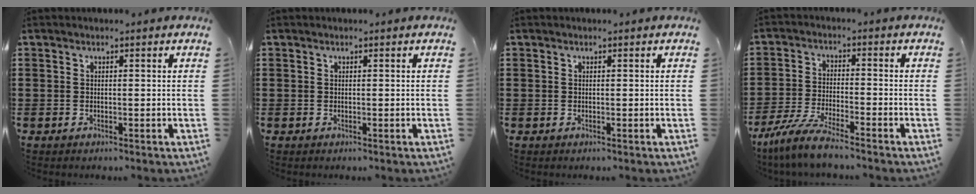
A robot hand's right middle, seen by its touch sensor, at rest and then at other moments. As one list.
[{"total": 0.0}, {"total": 0.0}, {"total": 5.7, "force": [-5.1, -0.1, 2.7], "torque": [-0.071, -0.017, -0.102]}]